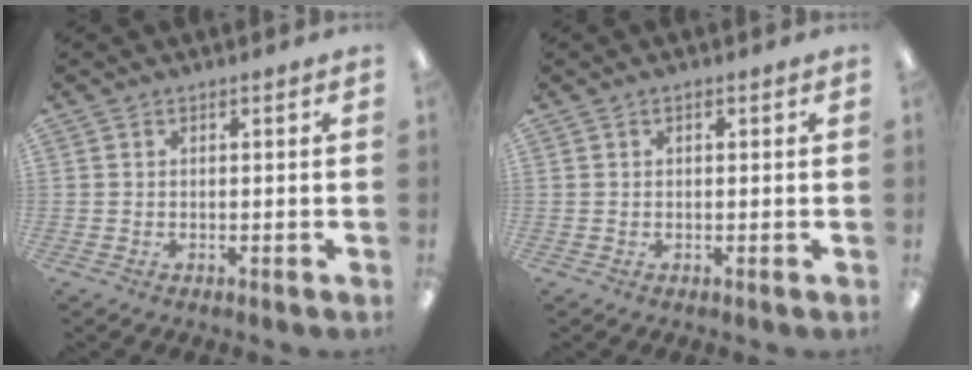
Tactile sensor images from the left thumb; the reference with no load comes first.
{"total": 0.8, "force": [0.2, 0.5, 0.5], "torque": [-0.010, 0.004, 0.003]}